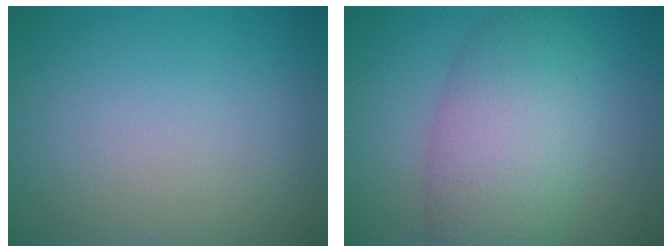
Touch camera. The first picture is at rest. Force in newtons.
{"total": 7.7, "press": 7.7, "slide": 0.3}